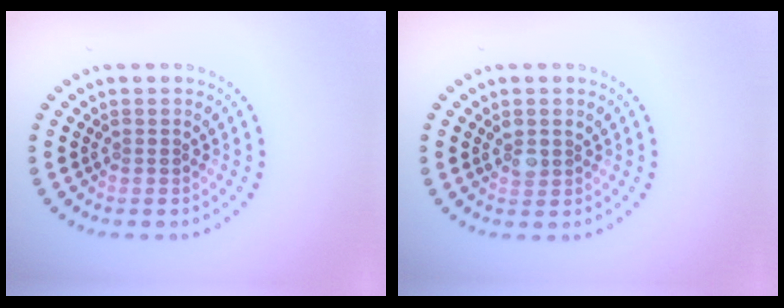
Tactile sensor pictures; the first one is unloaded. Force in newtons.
{"total": 1.4, "press": 1.3, "slide": 0.6}